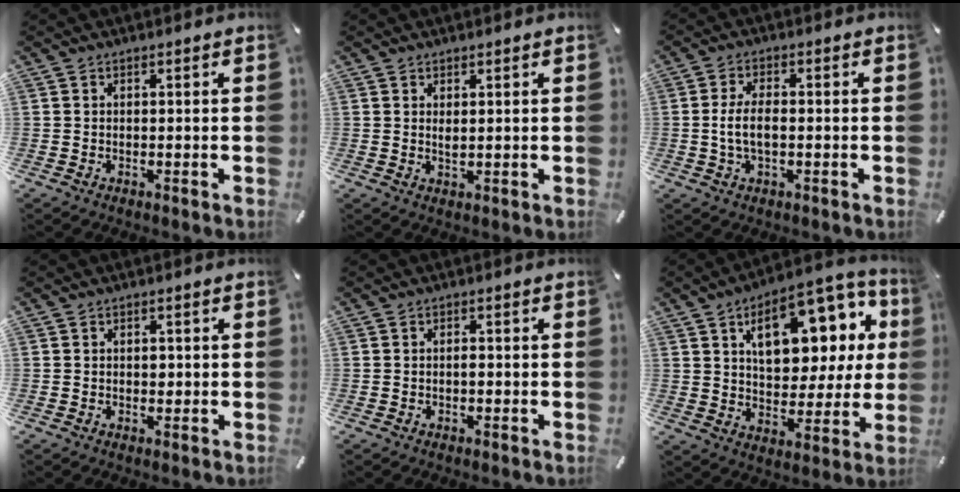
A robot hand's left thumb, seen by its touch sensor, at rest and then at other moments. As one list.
[{"total": 1.5, "force": [0.8, 0.4, 1.2], "torque": [-0.026, -0.001, 0.014]}, {"total": 5.4, "force": [-0.6, 2.3, 4.8], "torque": [-0.105, 0.001, -0.016]}, {"total": 1.3, "force": [0.0, 1.0, 0.8], "torque": [-0.009, 0.000, -0.004]}, {"total": 1.0, "force": [-0.3, 0.5, 0.8], "torque": [-0.017, -0.001, -0.006]}, {"total": 19.7, "force": [7.9, 11.3, 14.1], "torque": [-0.191, -0.036, 0.131]}]